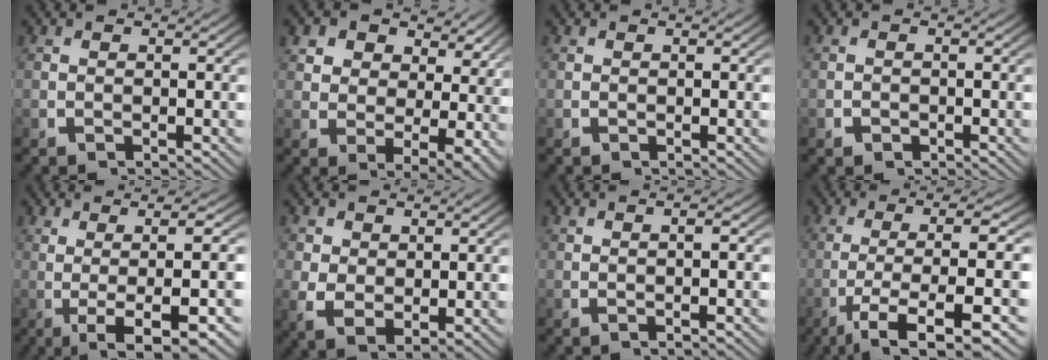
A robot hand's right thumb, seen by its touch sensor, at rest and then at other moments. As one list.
[{"total": 7.2, "force": [1.8, 4.8, 5.1], "torque": [-0.085, -0.032, 0.044]}, {"total": 0.0}, {"total": 0.8, "force": [-0.5, 0.6, 0.2], "torque": [-0.003, -0.005, -0.010]}, {"total": 8.4, "force": [-1.3, 2.2, 8.0], "torque": [-0.135, -0.010, -0.005]}, {"total": 3.6, "force": [0.6, 2.5, 2.5], "torque": [-0.064, -0.025, 0.031]}, {"total": 1.8, "force": [0.5, 0.0, 1.7], "torque": [-0.028, 0.006, 0.010]}, {"total": 10.2, "force": [-3.9, 3.5, 8.7], "torque": [-0.190, -0.044, -0.027]}]